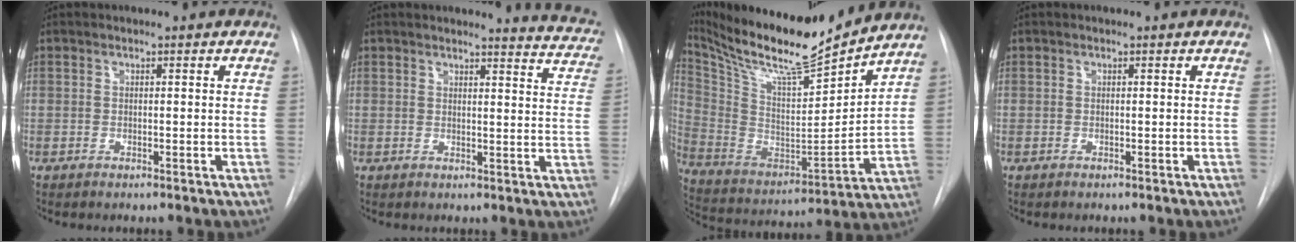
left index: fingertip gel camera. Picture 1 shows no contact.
{"total": 8.2, "force": [8.1, 0.8, 1.1], "torque": [0.005, -0.051, 0.062]}
{"total": 21.0, "force": [19.1, 1.4, 8.6], "torque": [-0.183, -0.033, 0.328]}
{"total": 0.0}